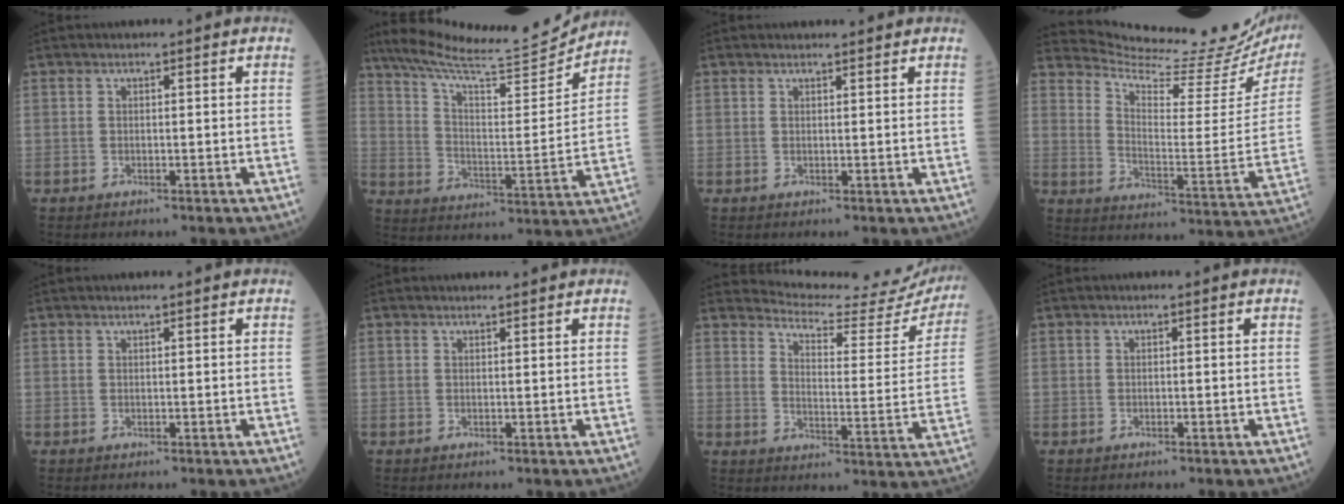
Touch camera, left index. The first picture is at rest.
{"total": 19.1, "force": [18.0, 0.6, 6.4], "torque": [-0.117, -0.038, 0.266]}
{"total": 2.3, "force": [2.3, 0.3, 0.3], "torque": [-0.007, 0.006, 0.028]}
{"total": 21.8, "force": [21.1, 1.0, 5.2], "torque": [-0.093, -0.110, 0.273]}
{"total": 0.7, "force": [0.6, -0.1, 0.4], "torque": [-0.005, 0.003, 0.011]}
{"total": 1.3, "force": [1.3, 0.1, 0.2], "torque": [-0.005, 0.004, 0.017]}
{"total": 17.6, "force": [17.3, 1.4, 2.8], "torque": [-0.035, -0.094, 0.194]}
{"total": 0.0}